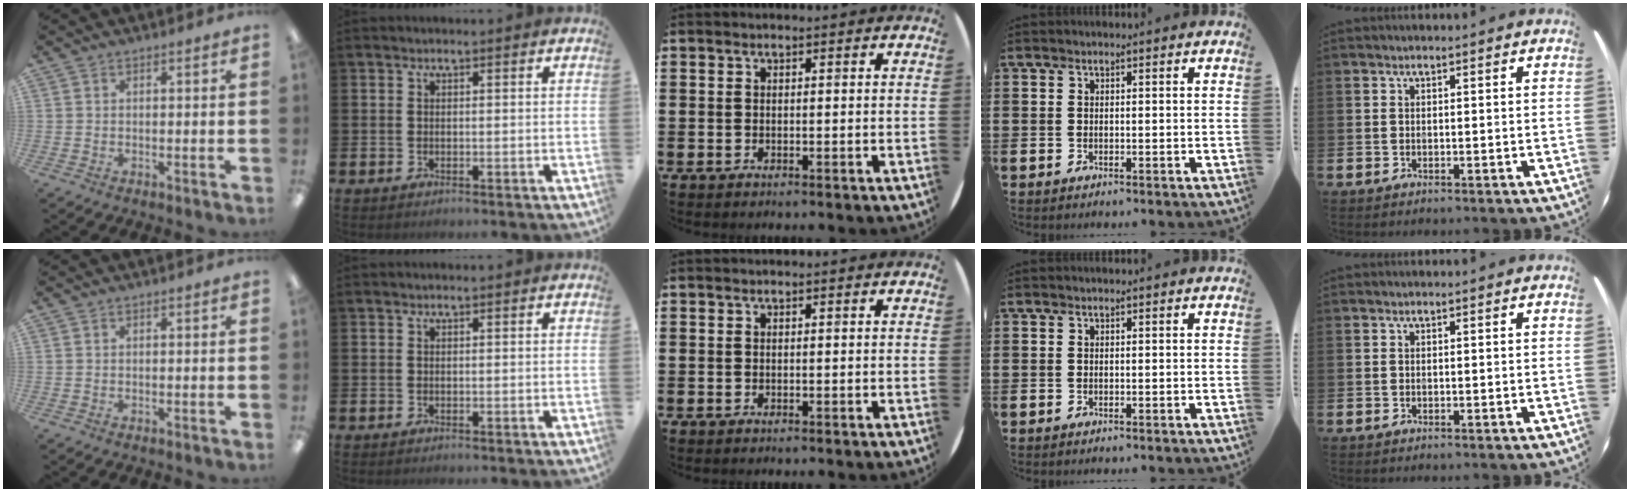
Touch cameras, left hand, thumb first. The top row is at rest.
{}